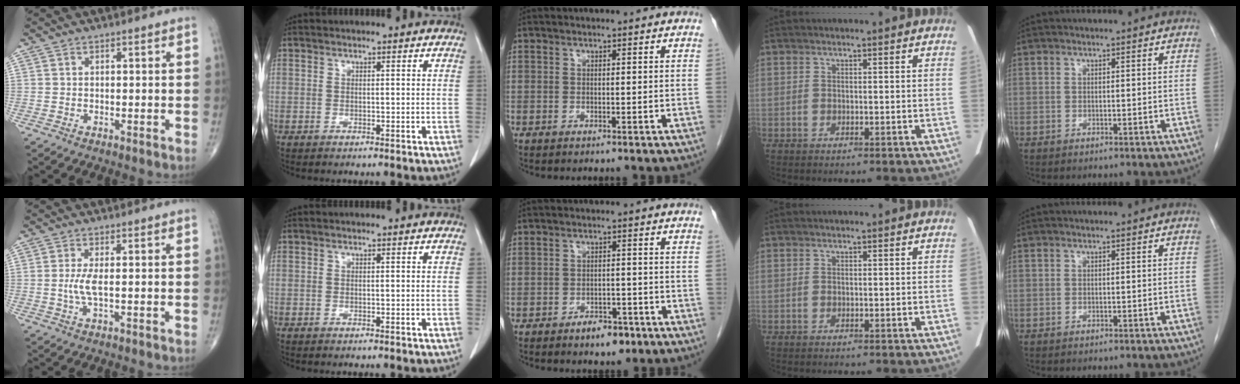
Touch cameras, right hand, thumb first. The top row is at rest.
{"thumb": {"total": 3.1, "force": [-0.1, 0.5, 3.0], "torque": [-0.081, -0.005, -0.004]}, "middle": {"total": 4.0, "force": [-2.7, 2.0, 2.2], "torque": [-0.029, 0.003, -0.034]}}